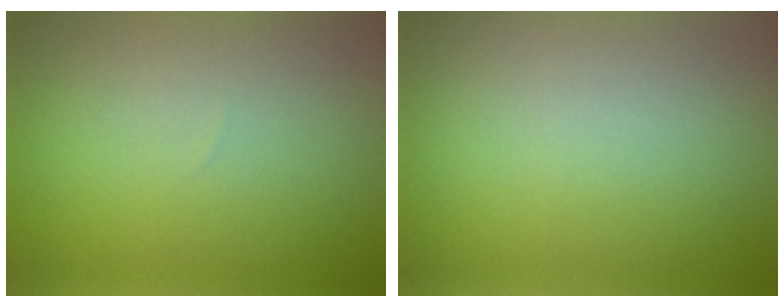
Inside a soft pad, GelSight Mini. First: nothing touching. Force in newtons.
{"total": 0.0}